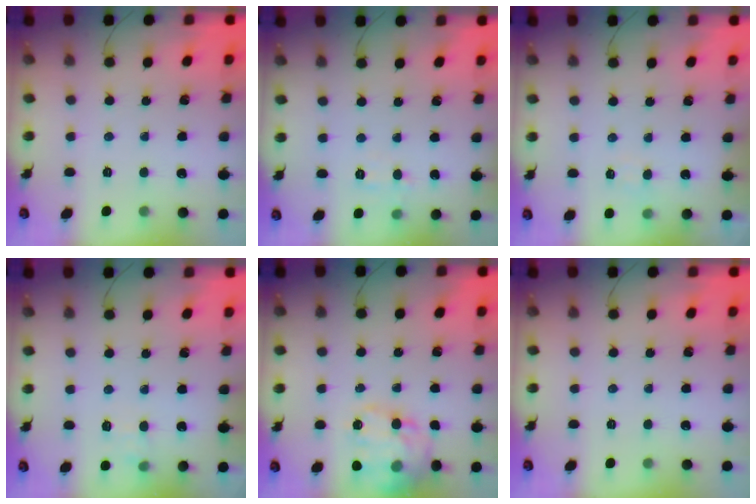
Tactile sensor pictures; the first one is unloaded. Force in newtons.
{"total": 4.0, "press": 3.8, "slide": 1.4}
{"total": 4.9, "press": 4.7, "slide": 1.3}
{"total": 7.3, "press": 7.0, "slide": 2.0}
{"total": 16.0, "press": 15.8, "slide": 2.2}
{"total": 0.0}